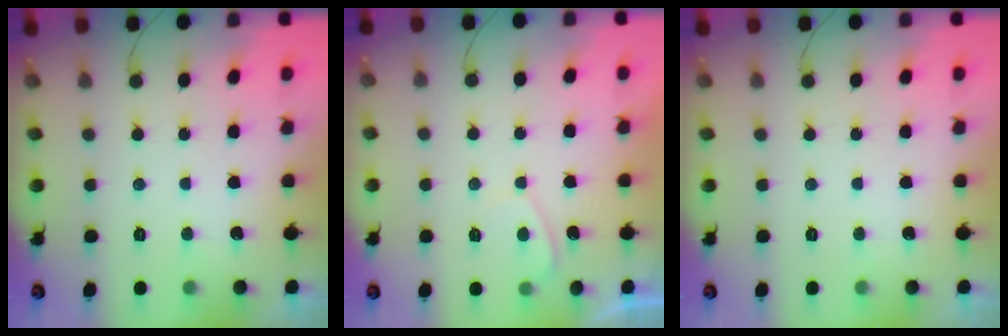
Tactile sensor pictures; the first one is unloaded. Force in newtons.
{"total": 1.5, "press": 1.4, "slide": 0.6}
{"total": 0.0}